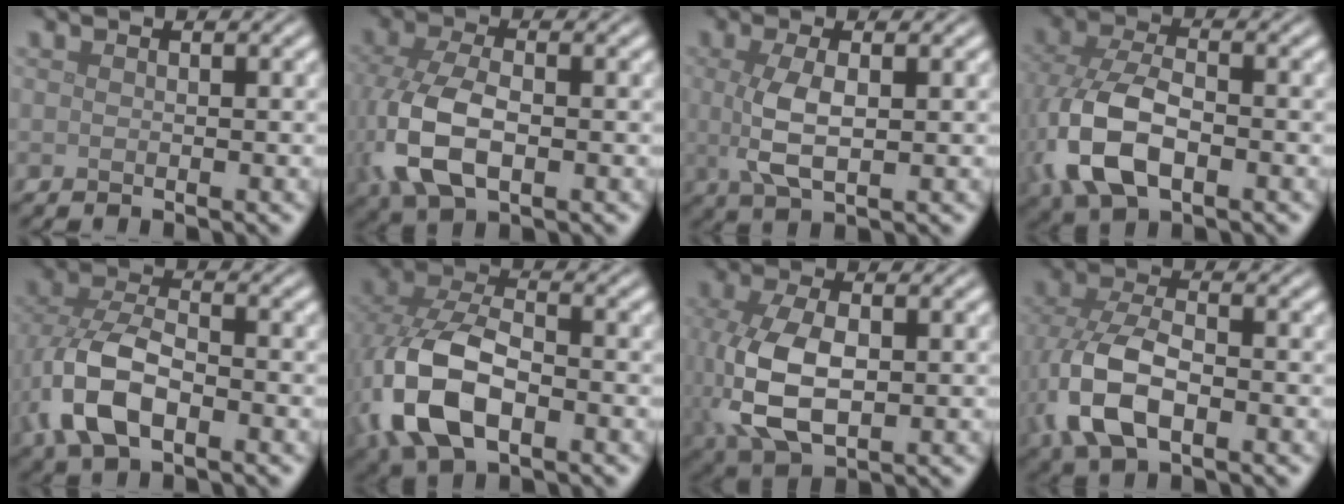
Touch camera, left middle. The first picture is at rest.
{"total": 7.6, "force": [-1.3, 4.1, 6.2], "torque": [-0.157, -0.007, -0.025]}
{"total": 3.9, "force": [0.2, 1.4, 3.7], "torque": [-0.085, -0.001, 0.006]}
{"total": 8.7, "force": [-2.5, 4.9, 6.8], "torque": [-0.168, -0.009, -0.058]}
{"total": 6.9, "force": [-2.4, 3.8, 5.3], "torque": [-0.124, -0.002, -0.053]}
{"total": 9.7, "force": [-2.7, 5.6, 7.4], "torque": [-0.180, -0.009, -0.060]}
{"total": 8.0, "force": [-0.6, 4.6, 6.5], "torque": [-0.162, -0.016, 0.000]}
{"total": 7.7, "force": [-2.3, 4.2, 6.1], "torque": [-0.149, -0.006, -0.052]}